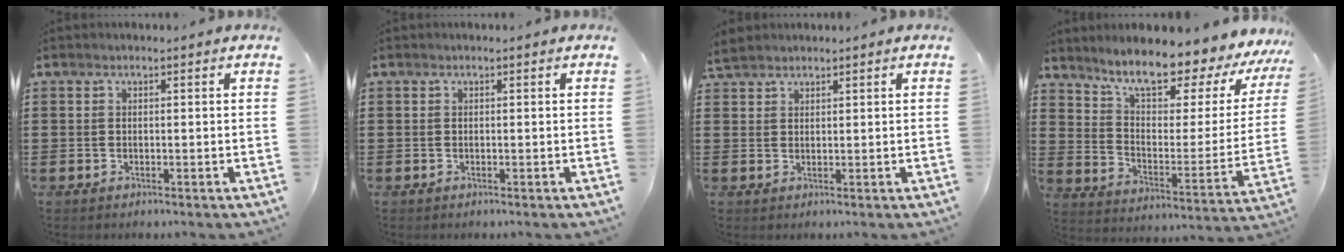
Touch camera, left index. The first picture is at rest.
{"total": 0.0}
{"total": 1.9, "force": [1.8, 0.4, 0.3], "torque": [-0.010, 0.002, 0.037]}
{"total": 9.4, "force": [8.0, 1.9, 4.6], "torque": [-0.101, -0.063, 0.130]}